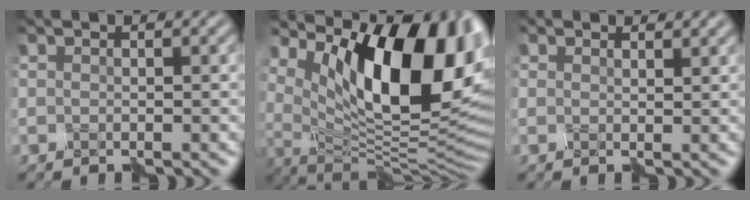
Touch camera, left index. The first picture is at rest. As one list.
[{"total": 14.3, "force": [4.8, 6.3, 11.9], "torque": [-0.159, -0.007, 0.079]}, {"total": 1.4, "force": [1.2, 0.5, 0.2], "torque": [-0.010, -0.002, 0.019]}]